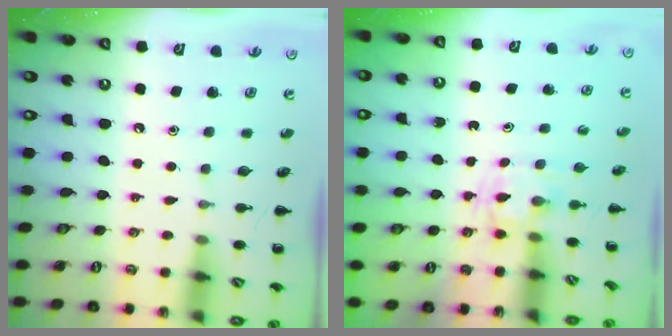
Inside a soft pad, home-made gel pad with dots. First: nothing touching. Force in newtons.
{"total": 3.0, "press": 2.8, "slide": 1.1}